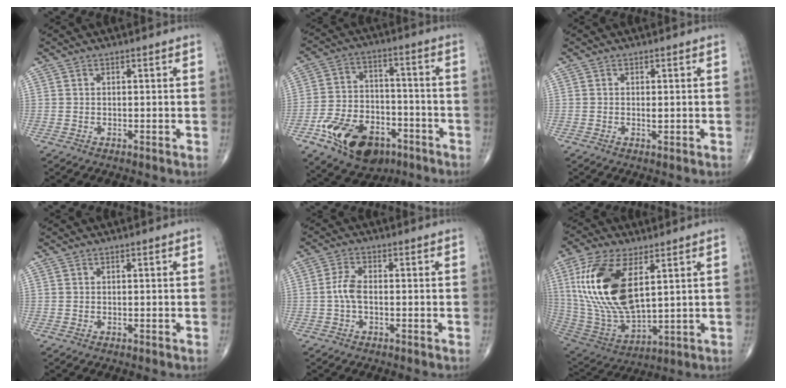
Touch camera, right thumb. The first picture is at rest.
{"total": 17.4, "force": [-8.9, 10.7, 10.5], "torque": [-0.160, 0.050, -0.142]}
{"total": 1.0, "force": [0.0, 0.4, 0.9], "torque": [-0.015, -0.003, -0.001]}
{"total": 0.0}
{"total": 3.4, "force": [-0.5, 1.6, 3.0], "torque": [-0.069, 0.007, -0.016]}
{"total": 20.8, "force": [6.1, 9.6, 17.4], "torque": [-0.356, -0.029, 0.124]}